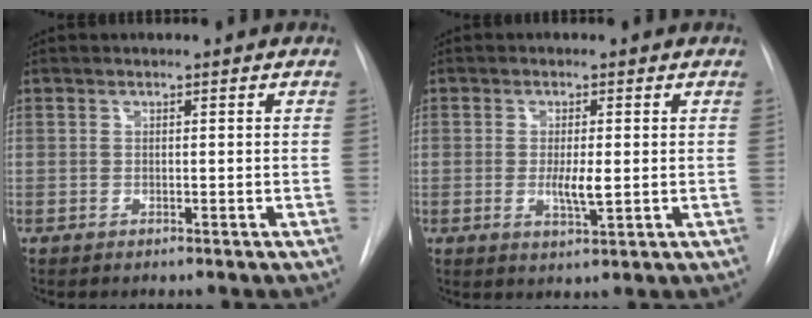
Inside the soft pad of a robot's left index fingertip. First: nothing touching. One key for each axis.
{"total": 3.6, "fx": -1.3, "fy": 0.6, "fz": 3.3, "tx": -0.059, "ty": -0.012, "tz": -0.017}